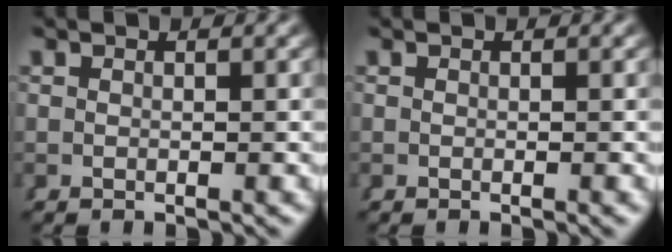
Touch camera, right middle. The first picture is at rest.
{"total": 0.0}